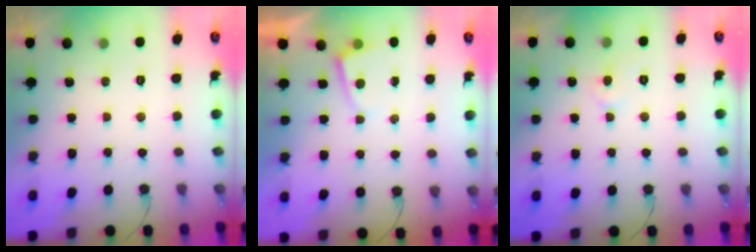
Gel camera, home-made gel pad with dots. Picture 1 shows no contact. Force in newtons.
{"total": 1.0, "press": 1.0, "slide": 0.3}
{"total": 3.8, "press": 3.8, "slide": 0.3}